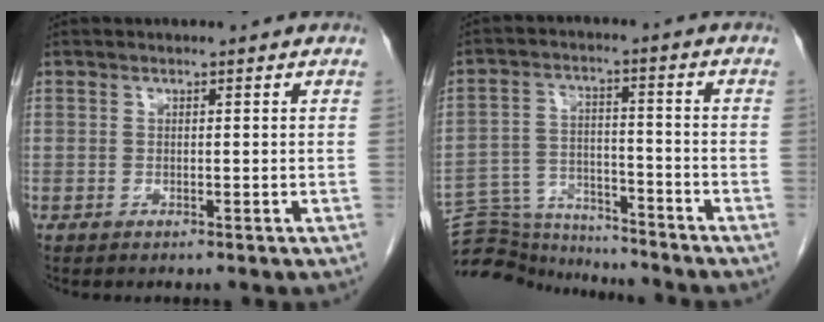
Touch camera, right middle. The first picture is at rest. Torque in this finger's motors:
{"motor_torque": [0.01, -0.04, -0.04, -0.04]}